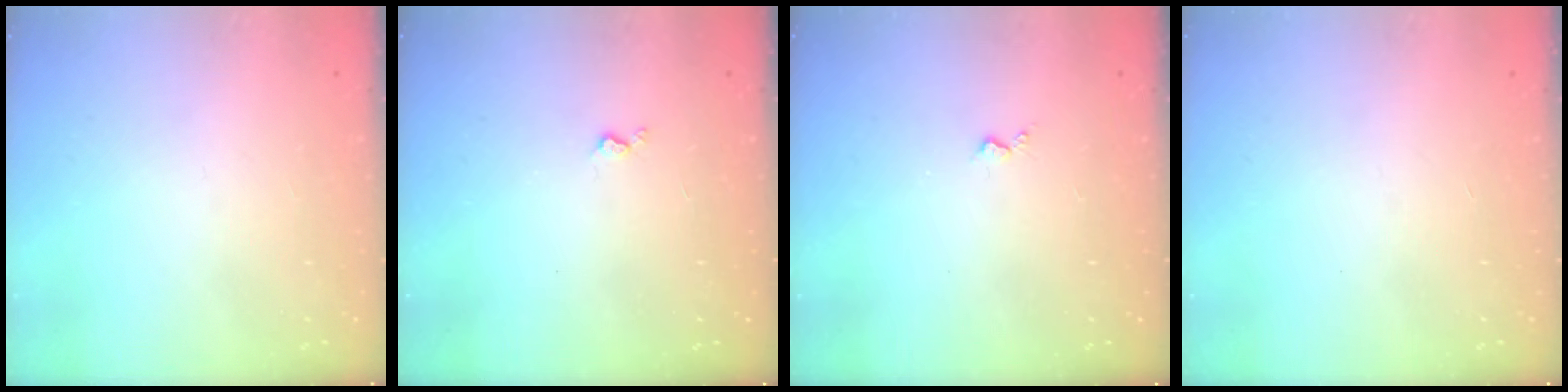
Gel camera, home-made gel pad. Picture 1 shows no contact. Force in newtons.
{"total": 3.2, "press": 3.1, "slide": 0.6}
{"total": 3.0, "press": 2.9, "slide": 0.5}
{"total": 0.0}